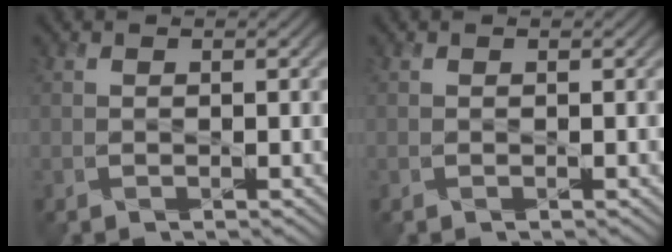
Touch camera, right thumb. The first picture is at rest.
{"total": 0.0}